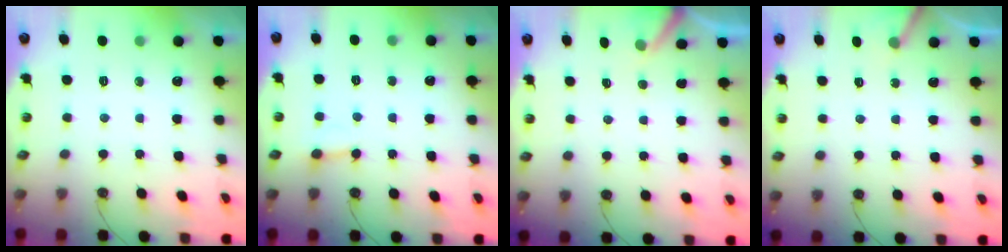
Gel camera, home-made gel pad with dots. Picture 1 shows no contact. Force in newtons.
{"total": 2.8, "press": 2.8, "slide": 0.3}
{"total": 3.2, "press": 3.2, "slide": 0.3}
{"total": 5.0, "press": 4.9, "slide": 0.4}